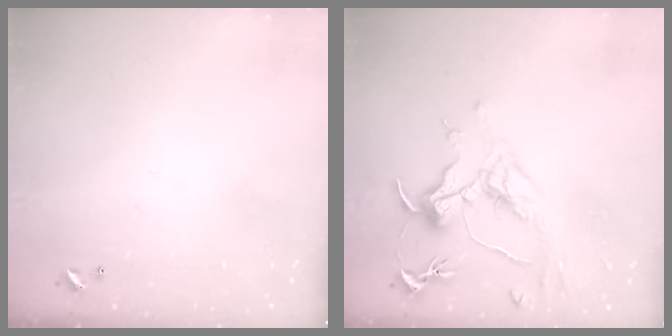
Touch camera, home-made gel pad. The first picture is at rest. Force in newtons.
{"total": 1.6, "press": 1.3, "slide": 0.9}